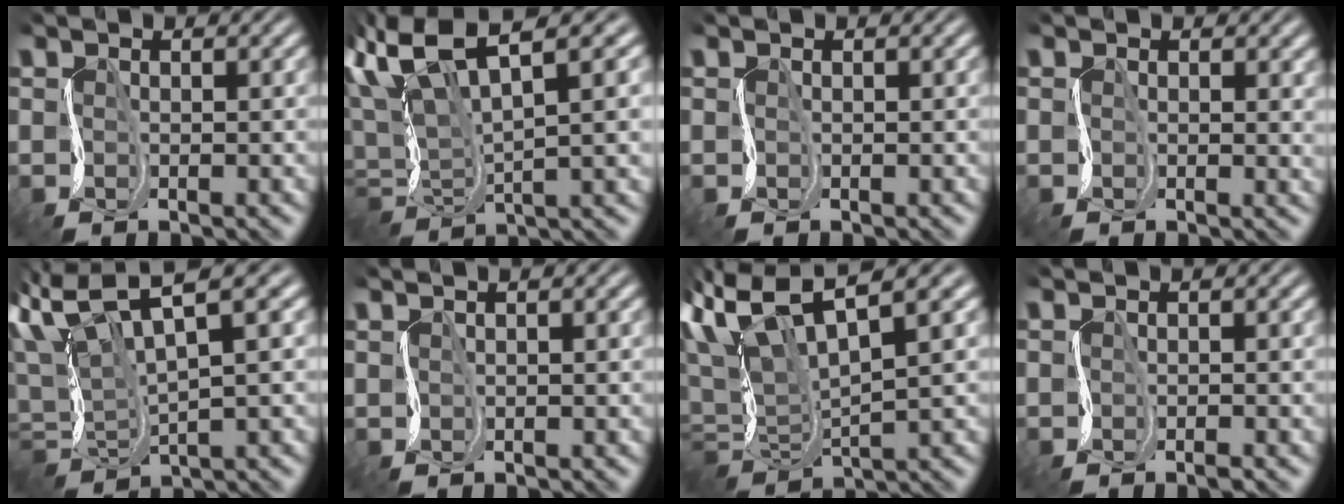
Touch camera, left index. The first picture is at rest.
{"total": 8.3, "force": [2.3, 2.6, 7.5], "torque": [-0.154, 0.014, 0.036]}
{"total": 0.0}
{"total": 2.0, "force": [0.8, 1.3, 1.2], "torque": [-0.029, -0.005, 0.013]}
{"total": 7.7, "force": [1.8, 2.1, 7.2], "torque": [-0.152, 0.012, 0.028]}
{"total": 1.0, "force": [0.8, 0.0, 0.7], "torque": [-0.018, 0.004, 0.015]}
{"total": 8.4, "force": [2.8, 2.3, 7.6], "torque": [-0.168, 0.013, 0.049]}
{"total": 0.9, "force": [-0.2, -0.1, 0.9], "torque": [-0.018, -0.001, -0.003]}